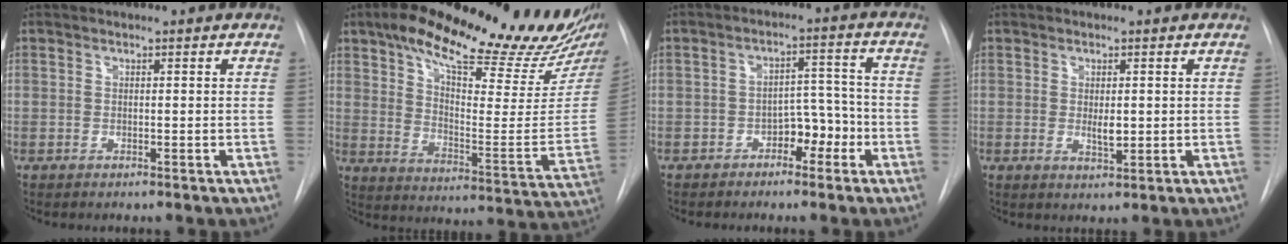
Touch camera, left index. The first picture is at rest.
{"total": 28.5, "force": [21.8, 5.7, 17.4], "torque": [-0.257, -0.038, 0.288]}
{"total": 5.3, "force": [-3.0, 2.8, 3.4], "torque": [-0.040, 0.020, -0.048]}
{"total": 2.2, "force": [0.0, 0.9, 2.0], "torque": [-0.034, -0.008, 0.002]}